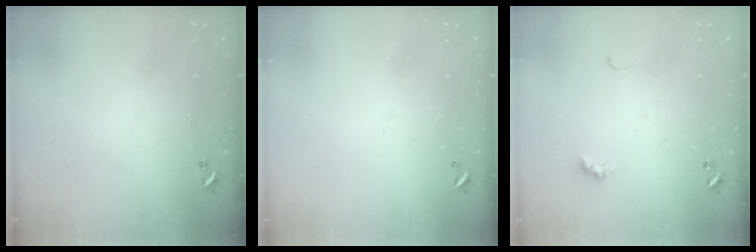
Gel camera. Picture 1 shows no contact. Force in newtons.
{"total": 2.8, "press": 2.8, "slide": 0.1}
{"total": 2.4, "press": 2.3, "slide": 0.5}